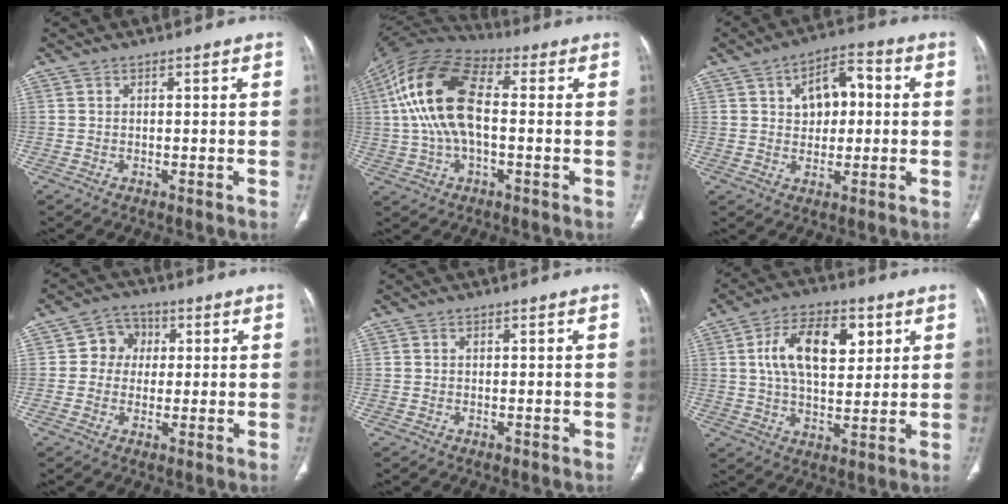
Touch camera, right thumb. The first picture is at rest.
{"total": 17.2, "force": [1.2, 8.7, 14.8], "torque": [-0.296, 0.034, 0.015]}
{"total": 9.1, "force": [1.7, 5.7, 6.8], "torque": [-0.074, 0.017, 0.023]}
{"total": 5.7, "force": [0.8, 5.2, 2.1], "torque": [0.002, 0.010, 0.003]}
{"total": 0.0}
{"total": 14.0, "force": [4.1, 7.7, 10.9], "torque": [-0.163, -0.003, 0.071]}